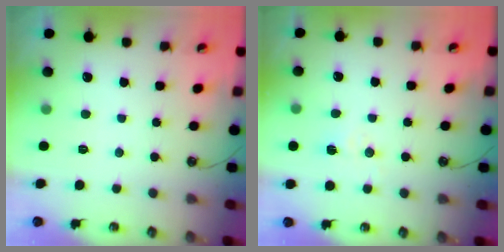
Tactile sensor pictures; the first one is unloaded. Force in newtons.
{"total": 4.6, "press": 4.6, "slide": 0.3}